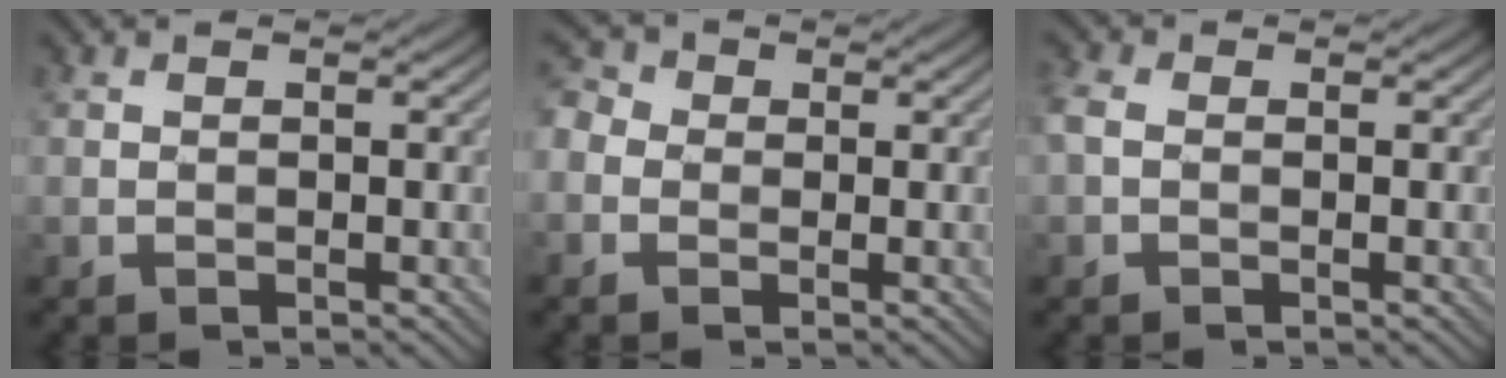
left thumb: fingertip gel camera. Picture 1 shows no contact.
{"total": 3.4, "force": [-0.7, 2.9, 1.5], "torque": [-0.049, 0.005, -0.020]}
{"total": 2.2, "force": [-0.4, 1.6, 1.5], "torque": [-0.047, 0.005, -0.018]}